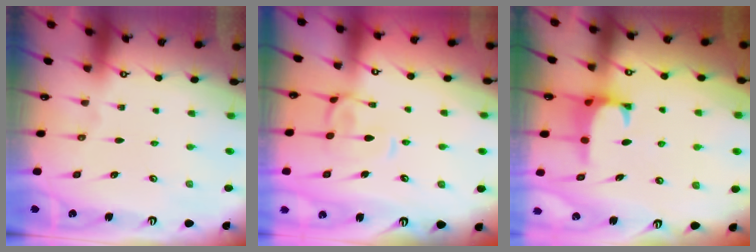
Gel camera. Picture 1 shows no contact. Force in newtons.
{"total": 1.0, "press": 0.6, "slide": 0.7}
{"total": 0.9, "press": 0.7, "slide": 0.7}